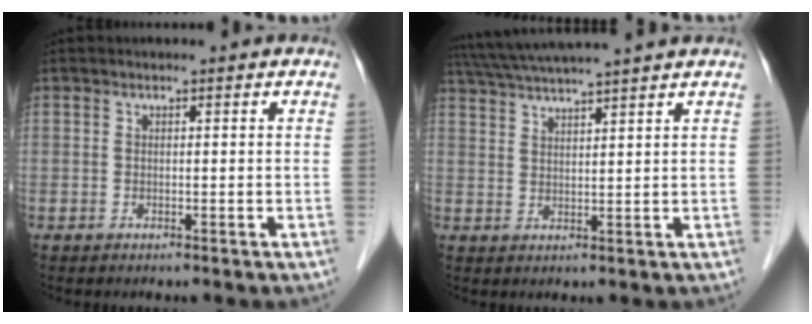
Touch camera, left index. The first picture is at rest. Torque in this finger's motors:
{"motor_torque": [0.06, -0.25, 0.32, 0.15]}